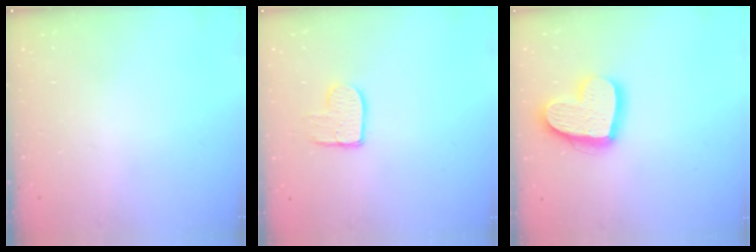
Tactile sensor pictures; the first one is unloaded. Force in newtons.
{"total": 8.8, "press": 8.8, "slide": 0.6}
{"total": 18.1, "press": 18.0, "slide": 1.8}